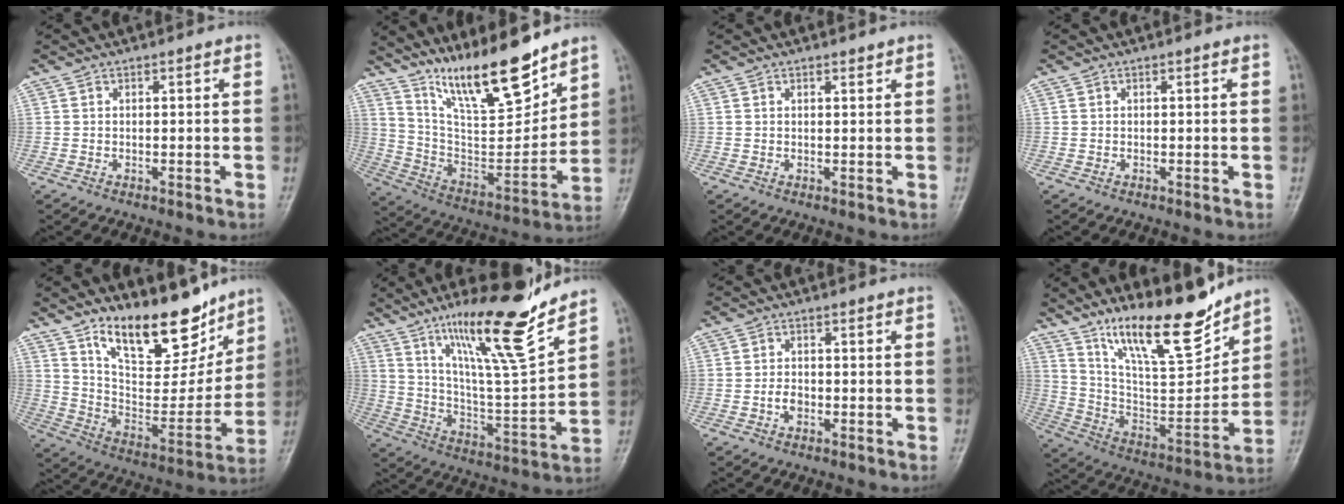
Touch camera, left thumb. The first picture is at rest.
{"total": 18.2, "force": [14.0, 4.2, 10.8], "torque": [-0.145, -0.089, 0.260]}
{"total": 0.7, "force": [0.7, 0.2, 0.3], "torque": [-0.005, -0.006, 0.011]}
{"total": 0.0}
{"total": 18.9, "force": [13.3, 7.7, 11.1], "torque": [-0.121, -0.086, 0.230]}
{"total": 19.5, "force": [13.9, 2.3, 13.5], "torque": [-0.201, -0.085, 0.240]}
{"total": 2.3, "force": [-0.8, 1.6, 1.5], "torque": [-0.023, 0.009, -0.016]}
{"total": 19.5, "force": [14.8, 4.8, 11.8], "torque": [-0.152, -0.092, 0.263]}